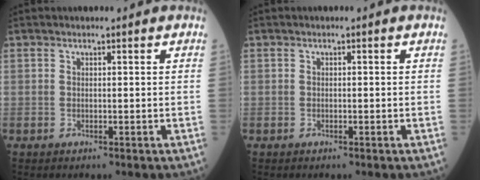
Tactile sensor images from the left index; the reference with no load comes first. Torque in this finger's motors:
{"motor_torque": [0.00, 0.00, 0.00, 0.00]}